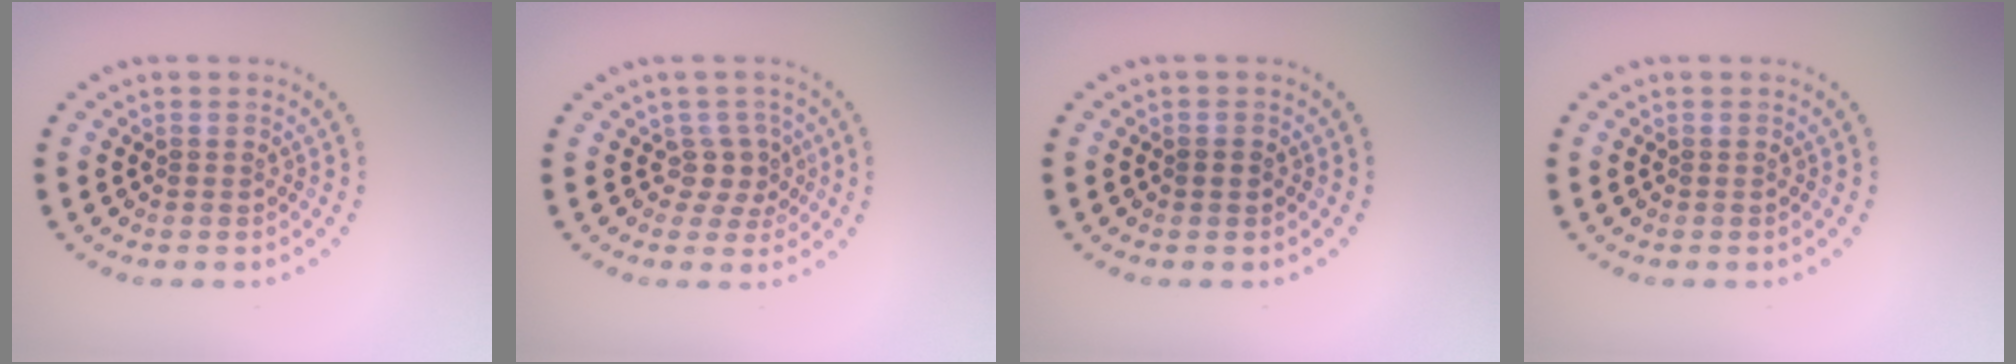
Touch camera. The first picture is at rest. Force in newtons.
{"total": 2.1, "press": 1.6, "slide": 1.4}
{"total": 1.0, "press": 1.0, "slide": 0.0}
{"total": 0.0}